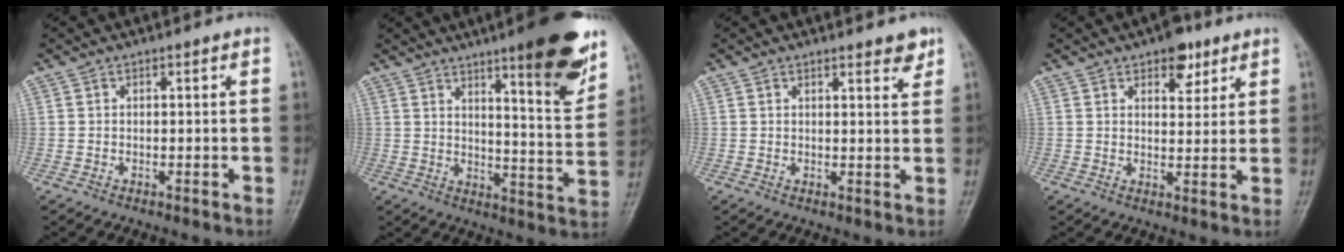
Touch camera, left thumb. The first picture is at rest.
{"total": 16.2, "force": [9.8, 2.9, 12.7], "torque": [-0.146, -0.059, 0.141]}
{"total": 3.1, "force": [2.4, 0.9, 1.7], "torque": [-0.009, -0.017, 0.030]}
{"total": 6.2, "force": [3.8, 3.2, 3.7], "torque": [-0.024, -0.017, 0.050]}